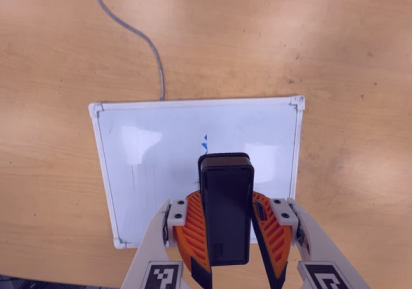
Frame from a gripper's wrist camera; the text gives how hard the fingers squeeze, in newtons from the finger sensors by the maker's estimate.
{"total": 9.5, "left": 9.5, "right": 9.5}